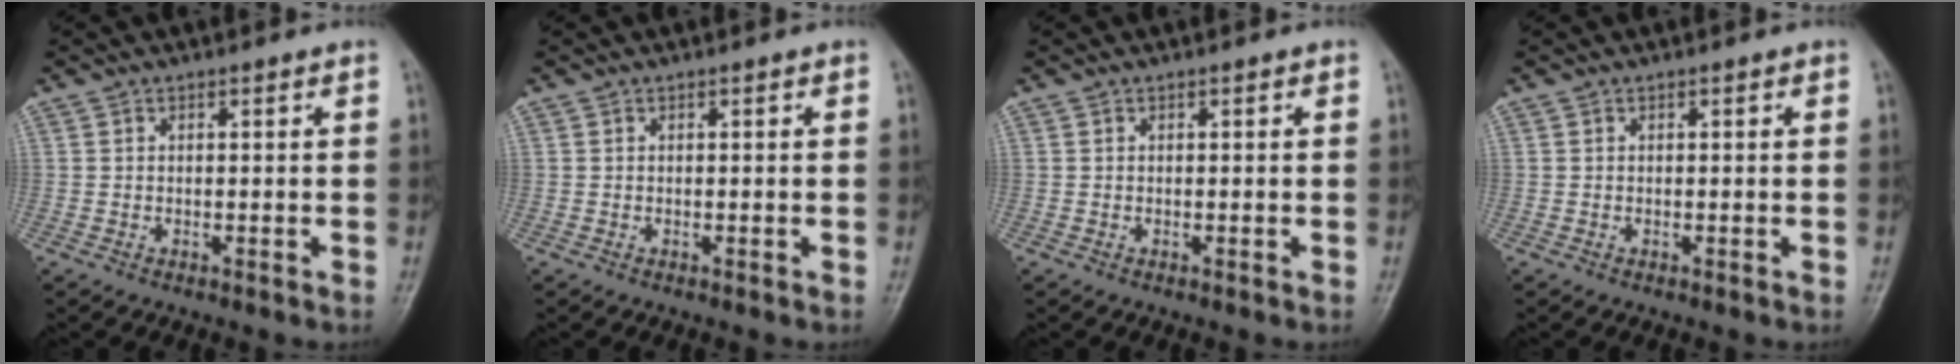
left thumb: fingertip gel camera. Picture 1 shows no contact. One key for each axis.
{"total": 0.0}
{"total": 0.0}
{"total": 0.0}